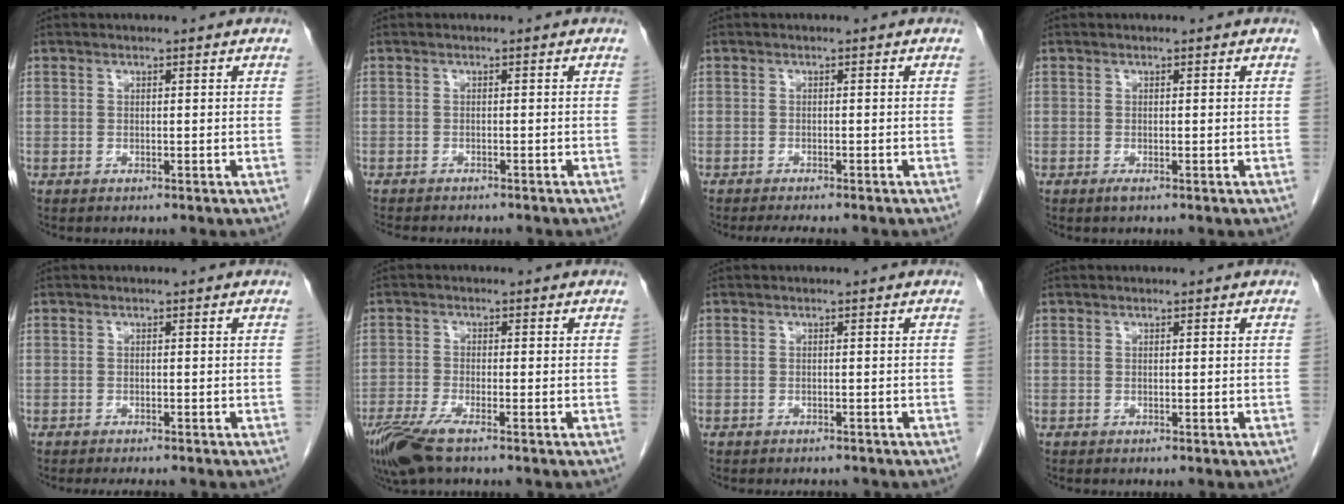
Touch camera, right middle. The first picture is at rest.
{"total": 7.5, "force": [-6.5, 1.8, 3.2], "torque": [-0.040, -0.004, -0.084]}
{"total": 4.6, "force": [-4.0, 0.8, 2.1], "torque": [-0.022, -0.007, -0.054]}
{"total": 0.7, "force": [-0.4, 0.1, 0.5], "torque": [-0.010, -0.002, -0.006]}
{"total": 3.6, "force": [-3.2, 0.6, 1.5], "torque": [-0.011, -0.005, -0.041]}
{"total": 6.8, "force": [-4.7, 1.1, 4.8], "torque": [-0.095, -0.017, -0.088]}
{"total": 2.7, "force": [-2.4, 0.9, 0.7], "torque": [-0.008, -0.003, -0.028]}
{"total": 0.0}